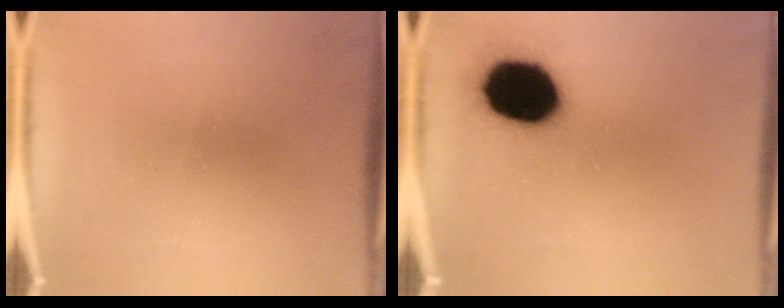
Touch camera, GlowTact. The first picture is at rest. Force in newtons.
{"total": 18.9}